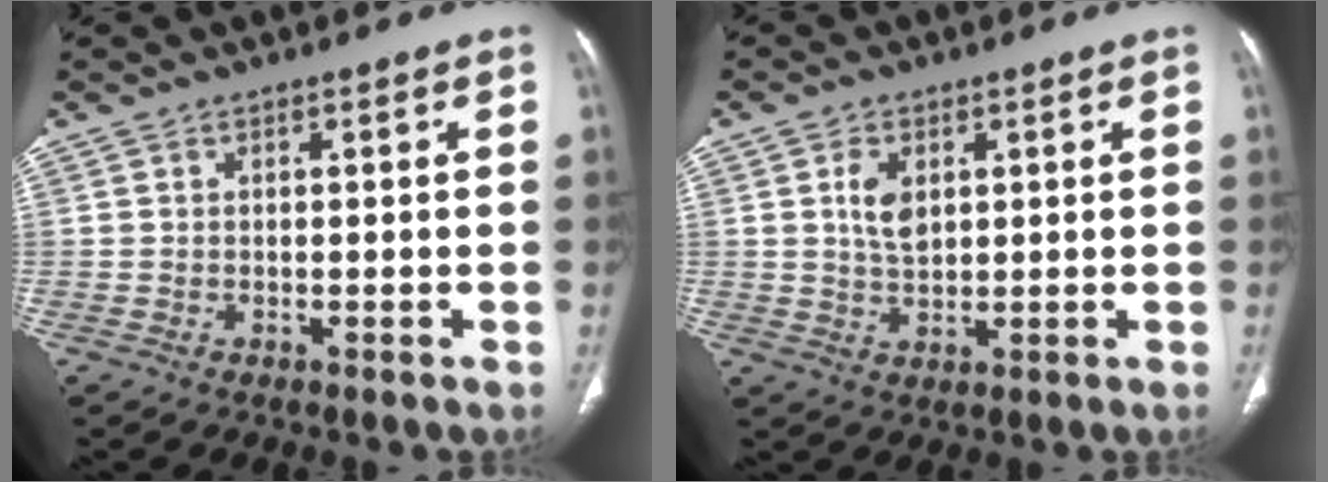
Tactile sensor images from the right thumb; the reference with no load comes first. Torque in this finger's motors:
{"motor_torque": [0.82, 0.64, 0.69, -0.44, 0.03]}